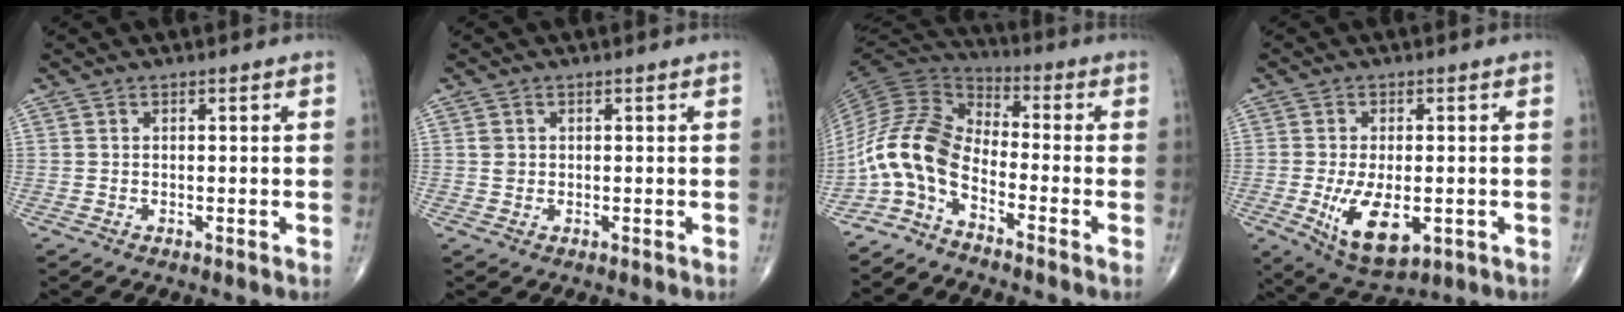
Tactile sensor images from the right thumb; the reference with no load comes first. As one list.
[{"total": 1.3, "force": [0.2, 1.2, 0.6], "torque": [-0.008, 0.000, 0.007]}, {"total": 10.7, "force": [-5.2, 5.3, 7.7], "torque": [-0.157, 0.067, -0.124]}, {"total": 10.5, "force": [-2.4, 5.3, 8.7], "torque": [-0.147, -0.015, -0.026]}]